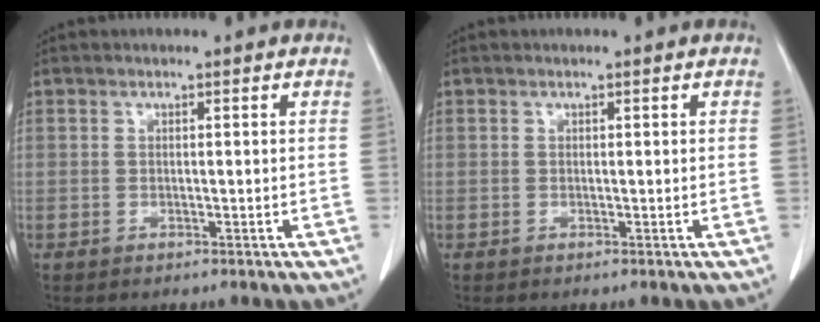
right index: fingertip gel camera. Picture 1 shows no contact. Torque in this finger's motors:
{"motor_torque": [0.04, -0.03, 0.04, 0.01]}